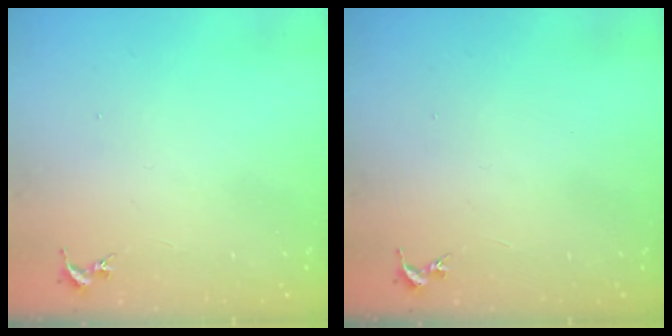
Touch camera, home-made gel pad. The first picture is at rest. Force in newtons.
{"total": 0.0}